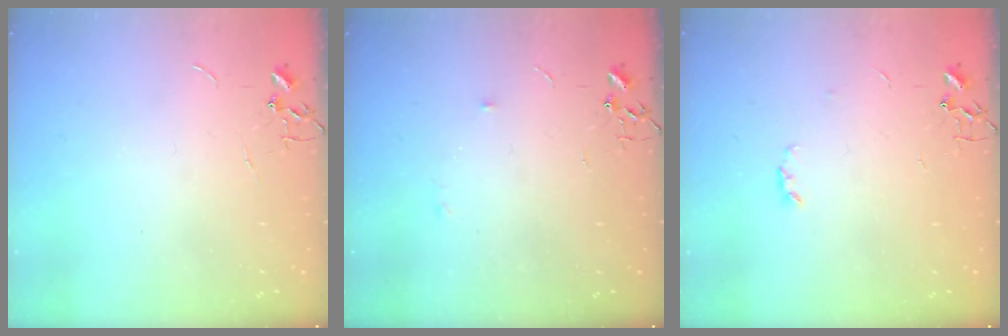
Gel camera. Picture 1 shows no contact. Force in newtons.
{"total": 3.6, "press": 3.5, "slide": 0.7}
{"total": 2.9, "press": 2.8, "slide": 0.5}